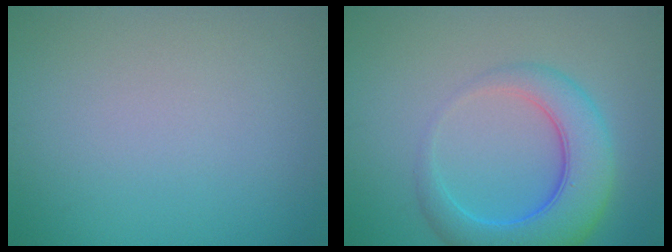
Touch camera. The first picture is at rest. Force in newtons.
{"total": 6.6, "press": 6.5, "slide": 0.4}